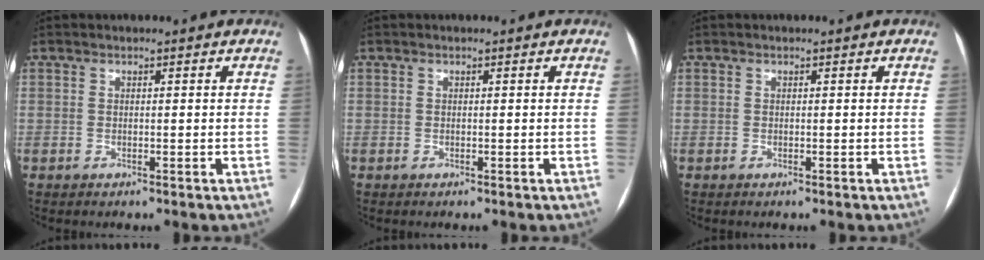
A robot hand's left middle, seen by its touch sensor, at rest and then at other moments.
{"total": 0.0}
{"total": 0.0}